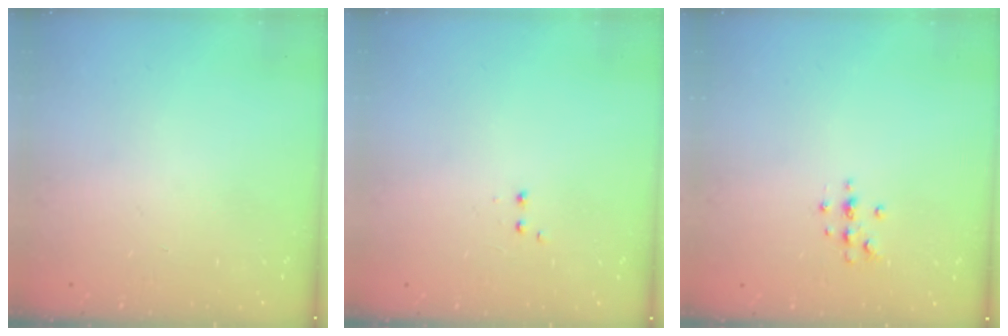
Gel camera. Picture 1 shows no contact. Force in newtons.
{"total": 1.9, "press": 1.8, "slide": 0.5}
{"total": 4.3, "press": 4.2, "slide": 1.0}